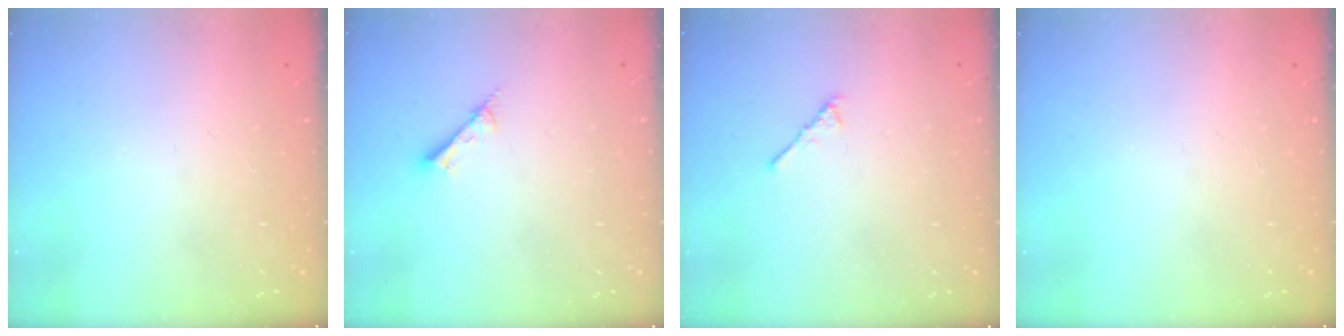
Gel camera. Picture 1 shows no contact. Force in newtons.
{"total": 2.6, "press": 2.6, "slide": 0.1}
{"total": 2.9, "press": 2.8, "slide": 0.7}
{"total": 0.0}